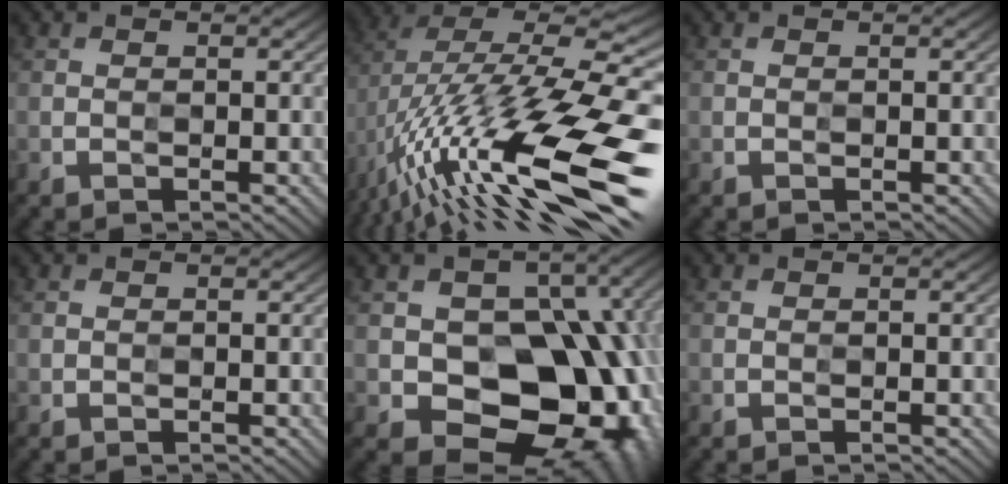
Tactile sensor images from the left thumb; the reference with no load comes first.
{"total": 18.3, "force": [-6.2, 6.1, 16.0], "torque": [-0.298, 0.012, -0.117]}
{"total": 0.0}
{"total": 0.6, "force": [0.1, 0.6, 0.2], "torque": [-0.004, 0.002, 0.001]}
{"total": 15.1, "force": [-2.7, 11.7, 9.2], "torque": [-0.088, -0.001, -0.043]}
{"total": 0.0}